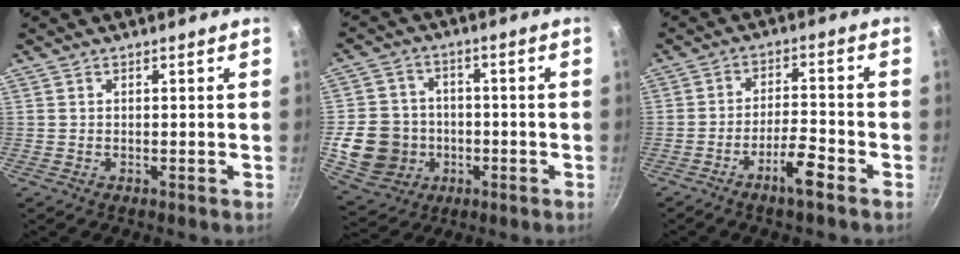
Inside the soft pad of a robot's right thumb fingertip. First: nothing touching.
{"total": 12.8, "force": [-2.8, 11.3, 5.3], "torque": [-0.081, 0.025, -0.039]}
{"total": 6.3, "force": [-4.0, 1.1, 4.7], "torque": [-0.082, 0.032, -0.068]}